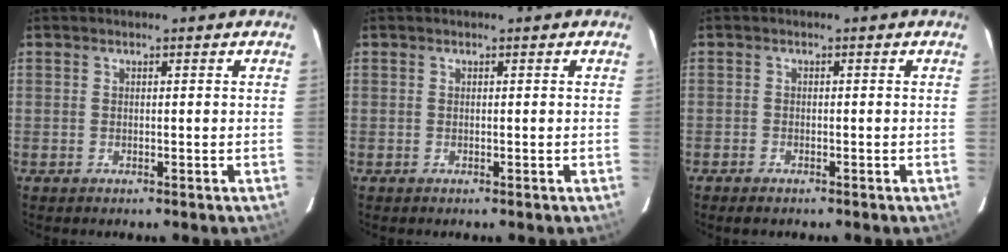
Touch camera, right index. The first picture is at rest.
{"total": 0.0}
{"total": 1.6, "force": [-1.3, 0.7, 0.6], "torque": [-0.019, -0.002, -0.025]}